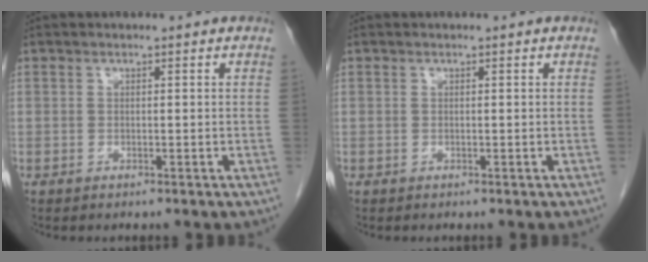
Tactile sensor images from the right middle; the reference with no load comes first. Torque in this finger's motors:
{"motor_torque": [0.01, -0.01, 0.00, -0.01]}